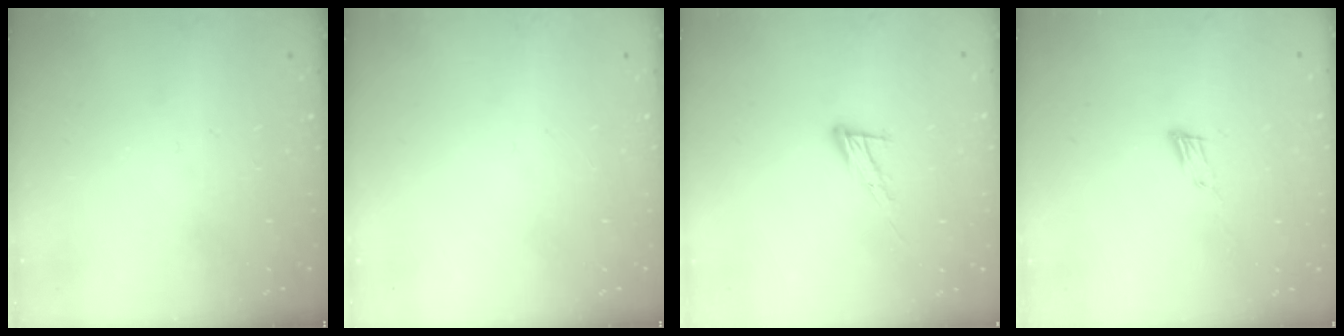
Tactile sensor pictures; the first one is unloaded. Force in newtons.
{"total": 0.0}
{"total": 8.8, "press": 8.7, "slide": 0.2}
{"total": 4.8, "press": 4.7, "slide": 1.0}